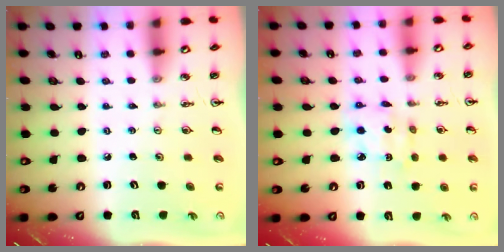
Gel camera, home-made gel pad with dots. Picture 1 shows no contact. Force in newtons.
{"total": 5.3, "press": 5.3, "slide": 0.4}